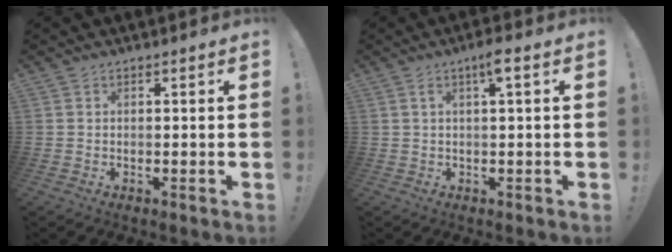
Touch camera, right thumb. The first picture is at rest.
{"total": 4.4, "force": [1.3, 0.3, 4.2], "torque": [-0.068, -0.001, 0.015]}